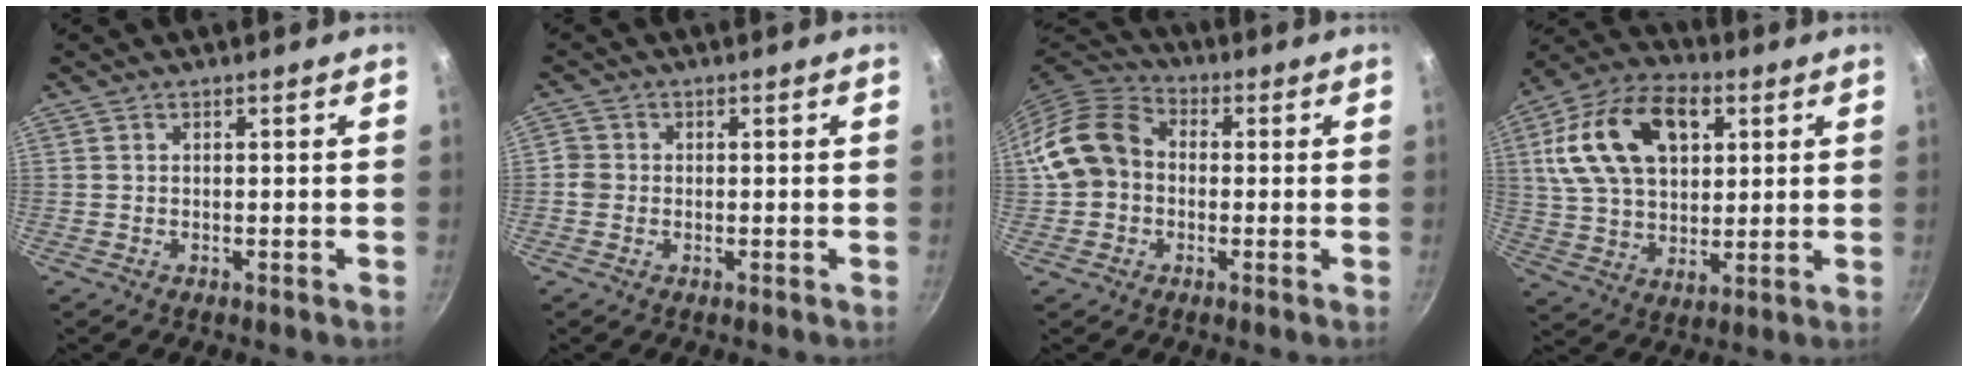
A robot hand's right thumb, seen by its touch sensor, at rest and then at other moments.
{"total": 2.1, "force": [-0.5, 2.0, 0.7], "torque": [-0.004, 0.010, -0.012]}
{"total": 12.1, "force": [-0.4, 9.8, 7.1], "torque": [-0.103, 0.031, -0.025]}
{"total": 20.5, "force": [6.2, 13.0, 14.6], "torque": [-0.247, 0.004, 0.103]}